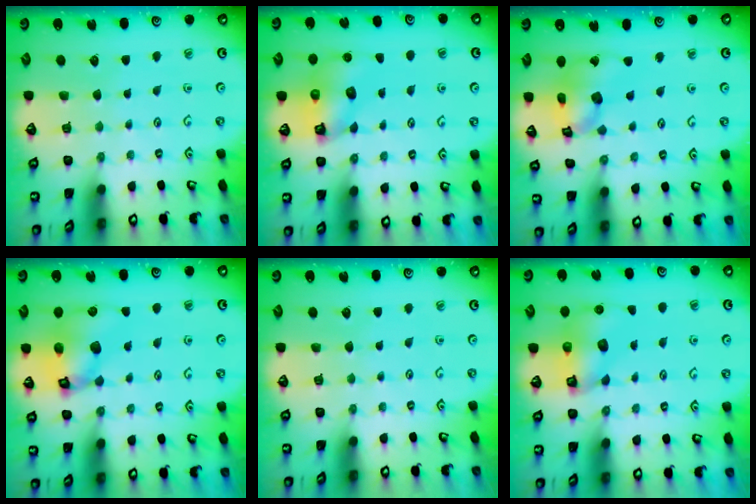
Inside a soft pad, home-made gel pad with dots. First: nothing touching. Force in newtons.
{"total": 7.0, "press": 7.0, "slide": 0.9}
{"total": 13.9, "press": 13.8, "slide": 1.8}
{"total": 12.9, "press": 12.8, "slide": 1.7}
{"total": 0.0}
{"total": 8.1, "press": 8.1, "slide": 0.6}